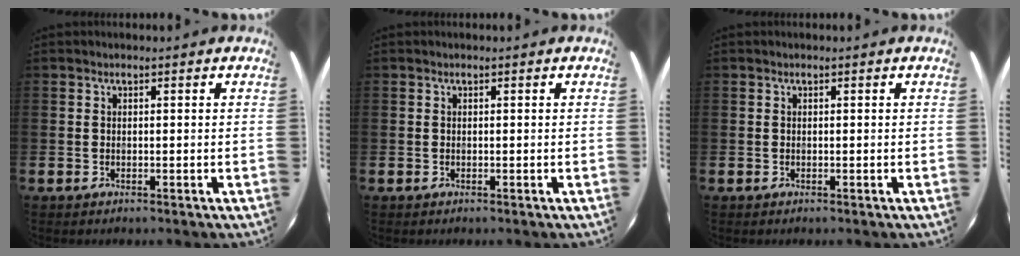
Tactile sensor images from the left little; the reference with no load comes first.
{"total": 0.0}
{"total": 0.0}